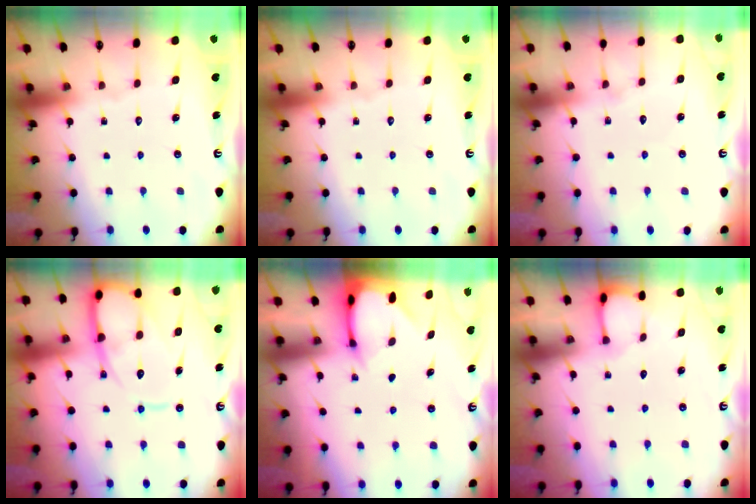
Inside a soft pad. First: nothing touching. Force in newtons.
{"total": 0.0}
{"total": 4.5, "press": 4.5, "slide": 0.5}
{"total": 11.8, "press": 11.7, "slide": 1.3}
{"total": 2.6, "press": 2.5, "slide": 0.3}
{"total": 2.1, "press": 2.1, "slide": 0.2}